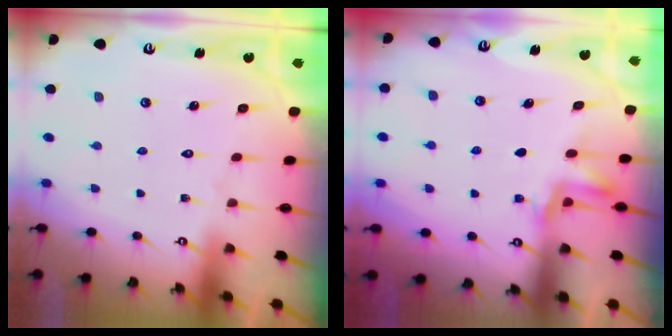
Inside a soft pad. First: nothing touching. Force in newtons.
{"total": 3.0, "press": 2.9, "slide": 0.6}